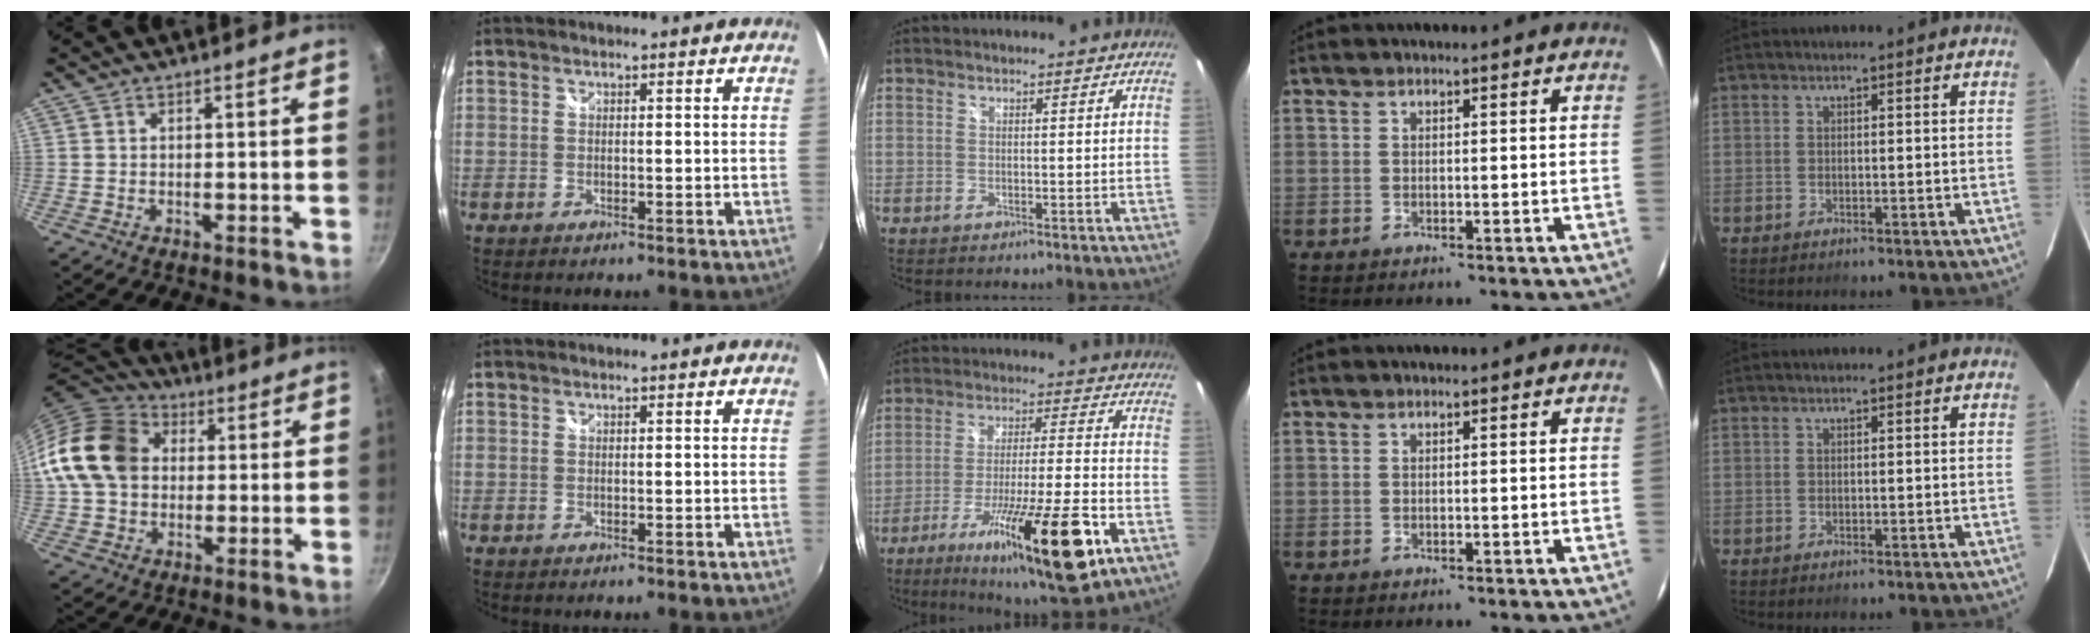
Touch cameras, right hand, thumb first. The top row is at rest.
{"thumb": {"total": 16.2, "force": [2.5, 13.0, 9.4], "torque": [-0.152, 0.028, 0.032]}, "middle": {"total": 21.9, "force": [-11.5, 3.0, 18.4], "torque": [-0.322, -0.043, -0.184]}}